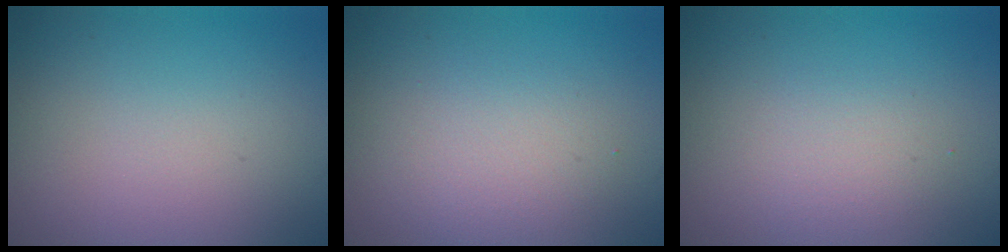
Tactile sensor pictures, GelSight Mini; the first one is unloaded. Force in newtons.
{"total": 2.6, "press": 2.6, "slide": 0.1}
{"total": 1.8, "press": 1.8, "slide": 0.1}